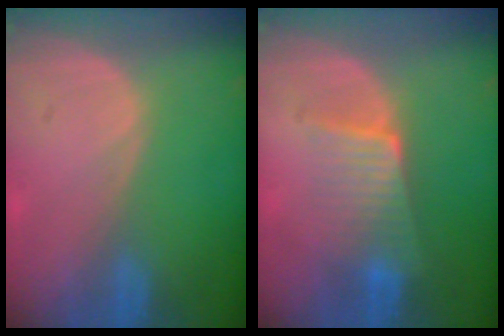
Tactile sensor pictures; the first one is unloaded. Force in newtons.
{"total": 6.4, "press": 5.8, "slide": 2.9}